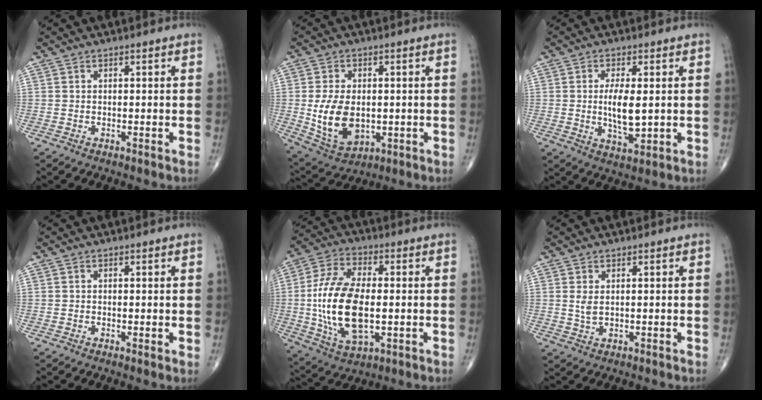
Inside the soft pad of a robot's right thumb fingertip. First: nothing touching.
{"total": 11.9, "force": [-0.8, 7.6, 9.1], "torque": [-0.156, -0.007, 0.005]}
{"total": 7.4, "force": [0.2, 2.7, 6.9], "torque": [-0.122, -0.015, 0.007]}
{"total": 0.8, "force": [0.1, 0.2, 0.7], "torque": [-0.013, -0.004, -0.003]}
{"total": 18.6, "force": [-1.2, 9.4, 16.0], "torque": [-0.319, 0.001, -0.016]}
{"total": 2.2, "force": [0.6, 1.1, 1.8], "torque": [-0.036, -0.003, 0.016]}